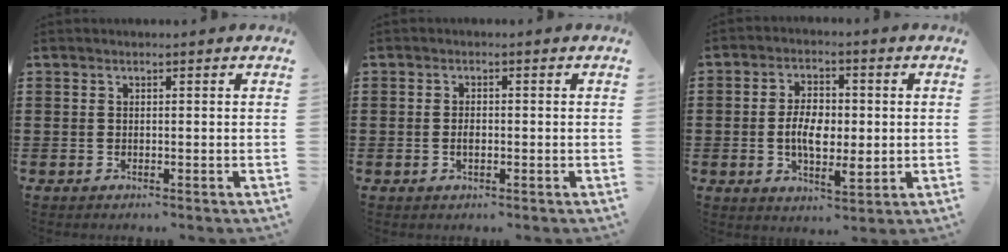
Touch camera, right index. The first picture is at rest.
{"total": 1.5, "force": [-0.3, 0.7, 1.3], "torque": [-0.025, 0.003, -0.007]}
{"total": 6.5, "force": [-0.4, 3.4, 5.5], "torque": [-0.095, 0.008, -0.010]}